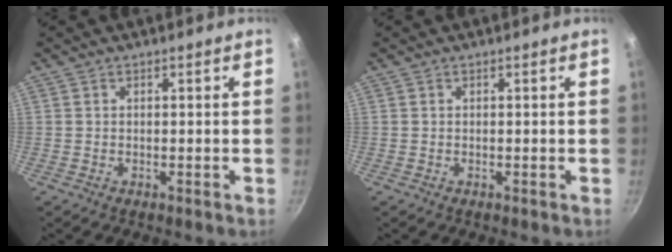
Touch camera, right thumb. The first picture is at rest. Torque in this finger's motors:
{"motor_torque": [-0.09, 0.04, 0.00, 0.00, 0.00]}